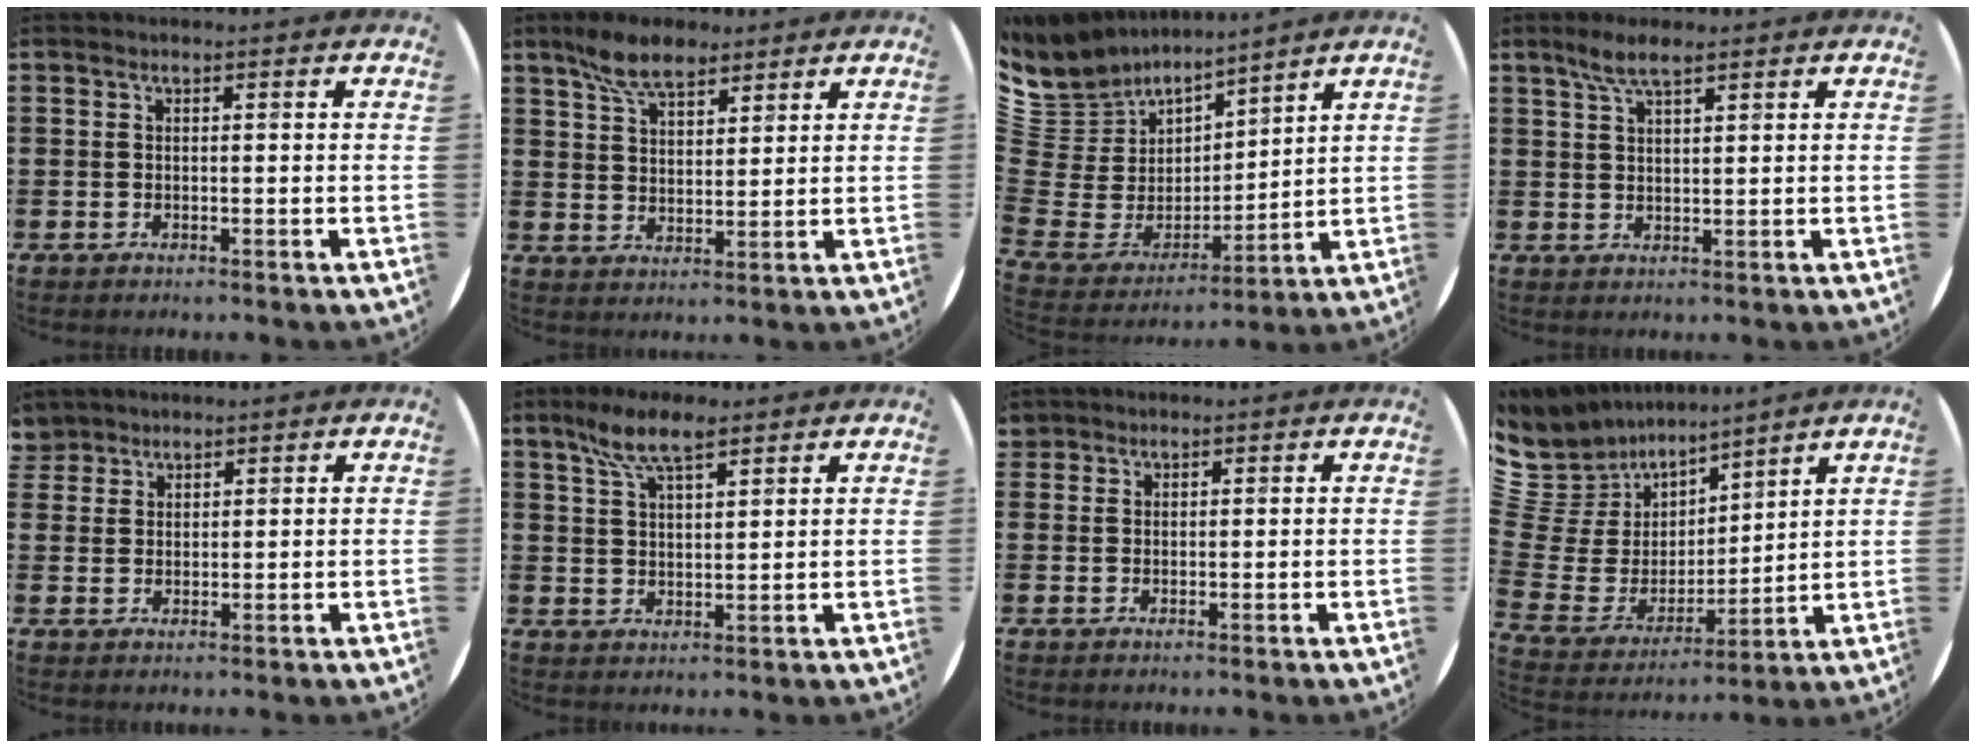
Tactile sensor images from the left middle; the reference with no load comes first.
{"total": 7.0, "force": [5.5, 2.9, 3.2], "torque": [-0.068, -0.004, 0.102]}
{"total": 7.8, "force": [6.1, 4.8, -0.9], "torque": [-0.047, -0.062, 0.116]}
{"total": 4.1, "force": [2.9, 1.0, 2.7], "torque": [-0.057, 0.007, 0.052]}
{"total": 3.1, "force": [2.8, 1.2, -0.1], "torque": [-0.006, -0.003, 0.056]}
{"total": 7.2, "force": [5.4, 2.1, 4.3], "torque": [-0.096, -0.002, 0.097]}
{"total": 1.6, "force": [1.5, 0.7, 0.0], "torque": [-0.002, 0.004, 0.030]}
{"total": 7.9, "force": [5.9, 5.3, -0.2], "torque": [-0.055, -0.054, 0.113]}